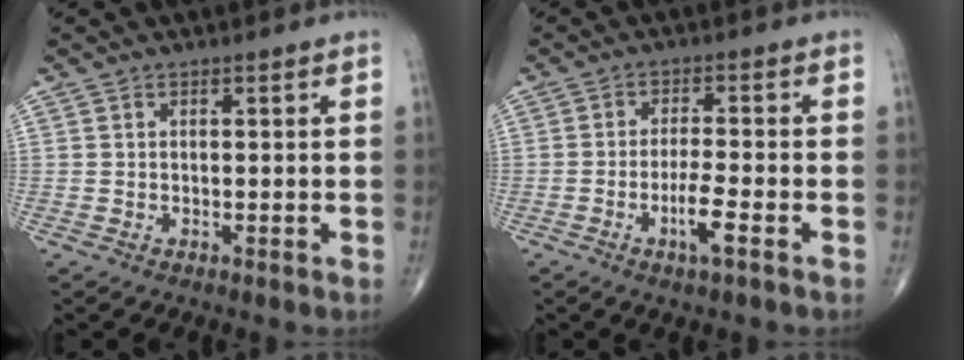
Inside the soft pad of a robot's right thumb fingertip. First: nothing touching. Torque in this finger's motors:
{"motor_torque": [3.14, 1.86, 2.15, -0.61, 0.97]}